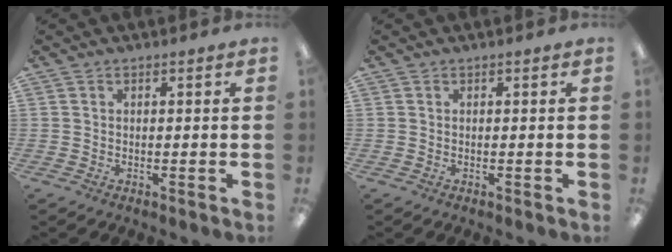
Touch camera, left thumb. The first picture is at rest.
{"total": 0.0}